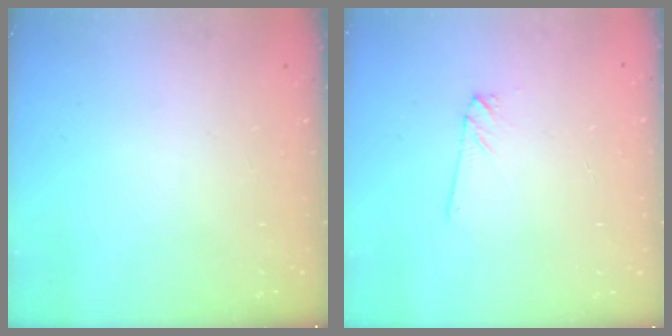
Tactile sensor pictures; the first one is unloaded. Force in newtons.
{"total": 1.7, "press": 1.7, "slide": 0.1}